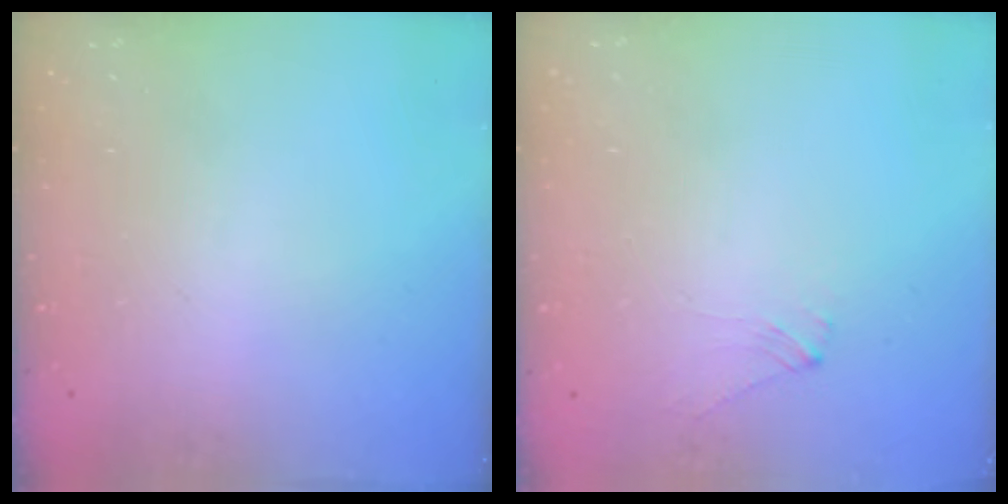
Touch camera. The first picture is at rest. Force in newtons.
{"total": 1.7, "press": 1.6, "slide": 0.5}